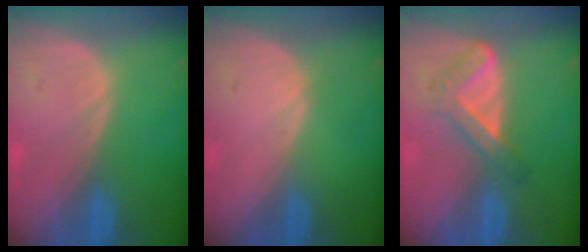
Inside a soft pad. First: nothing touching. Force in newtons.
{"total": 0.0}
{"total": 5.5, "press": 4.7, "slide": 2.9}